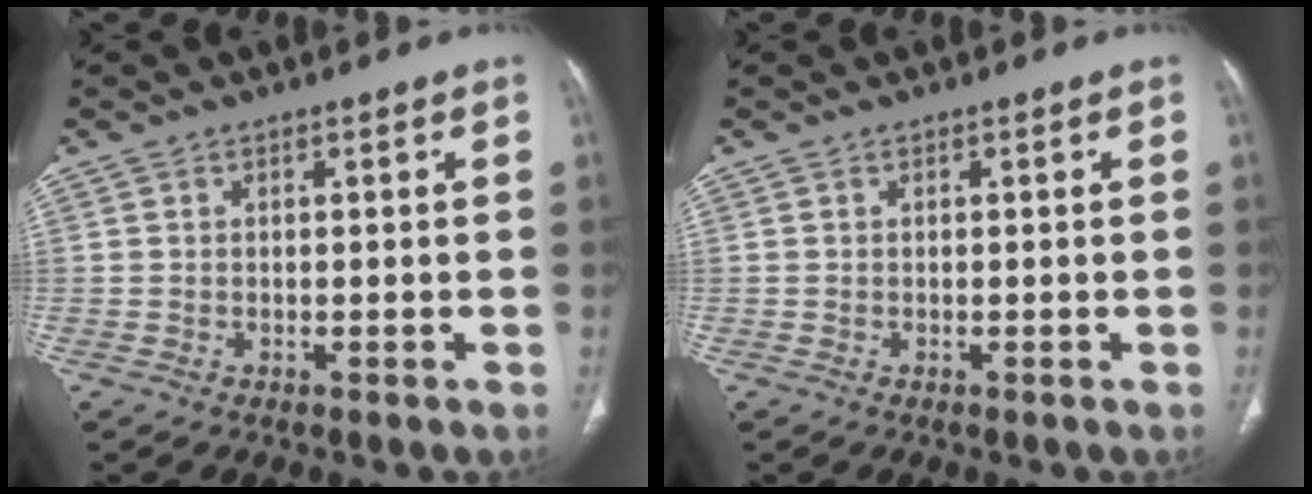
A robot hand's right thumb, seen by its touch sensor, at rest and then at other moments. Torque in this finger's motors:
{"motor_torque": [0.00, 0.00, 0.22, -0.10, 0.03]}